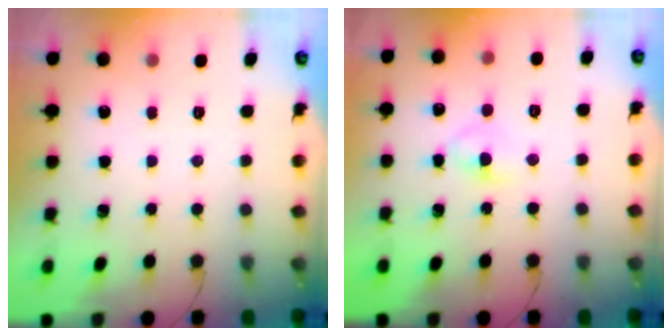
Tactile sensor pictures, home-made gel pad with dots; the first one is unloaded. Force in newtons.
{"total": 3.6, "press": 3.3, "slide": 1.5}